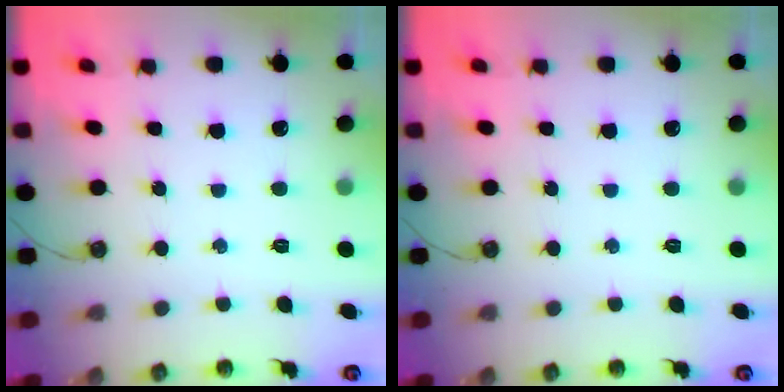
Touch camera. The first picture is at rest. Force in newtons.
{"total": 0.0}